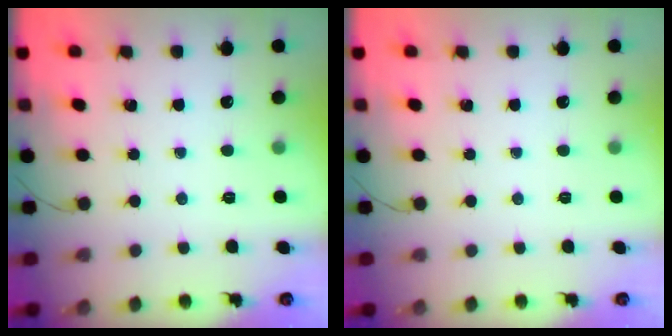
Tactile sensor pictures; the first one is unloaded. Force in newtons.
{"total": 0.0}